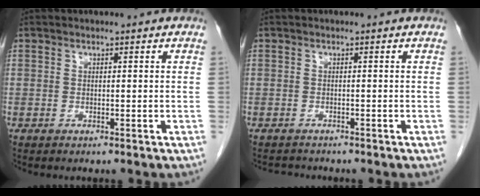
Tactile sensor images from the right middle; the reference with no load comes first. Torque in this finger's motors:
{"motor_torque": [-1.13, 0.09, -0.57, -0.15]}